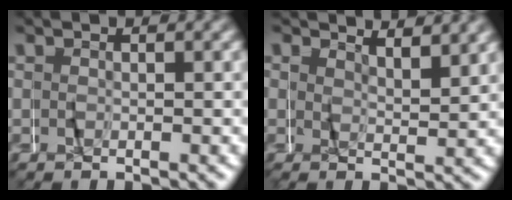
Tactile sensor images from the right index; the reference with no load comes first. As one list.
[{"total": 1.5, "force": [1.1, -1.1, 0.0], "torque": [-0.004, 0.001, 0.015]}]